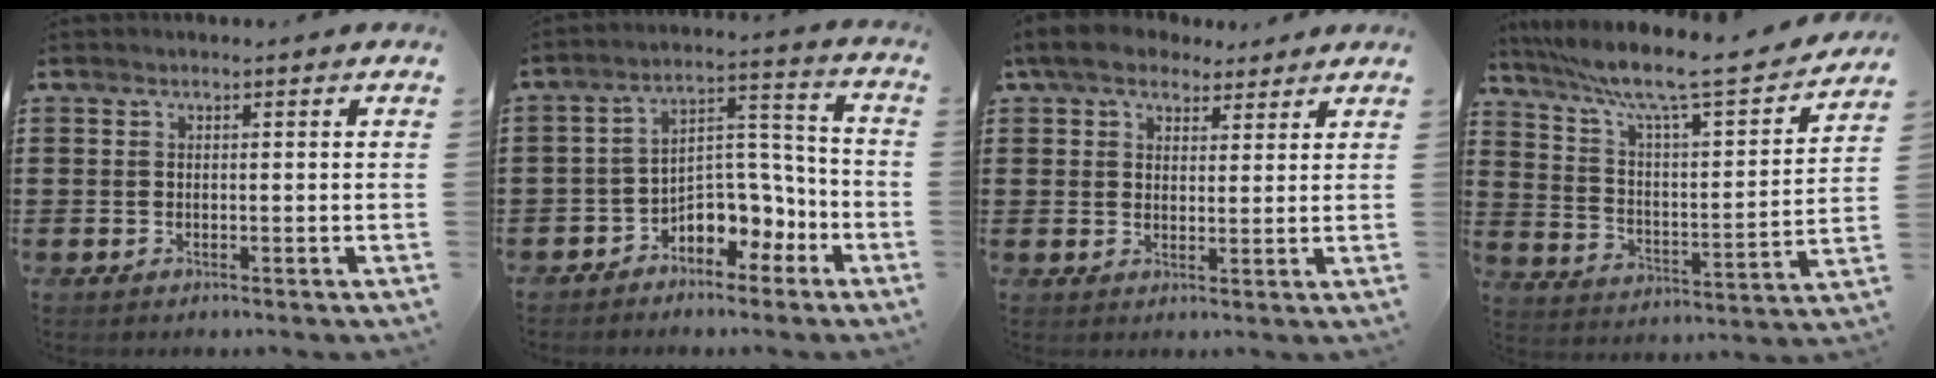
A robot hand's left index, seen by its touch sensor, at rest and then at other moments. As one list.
[{"total": 6.0, "force": [-4.1, 3.8, 2.2], "torque": [-0.043, 0.007, -0.079]}, {"total": 5.8, "force": [4.5, 2.7, 2.4], "torque": [-0.063, 0.006, 0.084]}, {"total": 9.0, "force": [7.1, 0.6, 5.6], "torque": [-0.135, -0.052, 0.112]}]